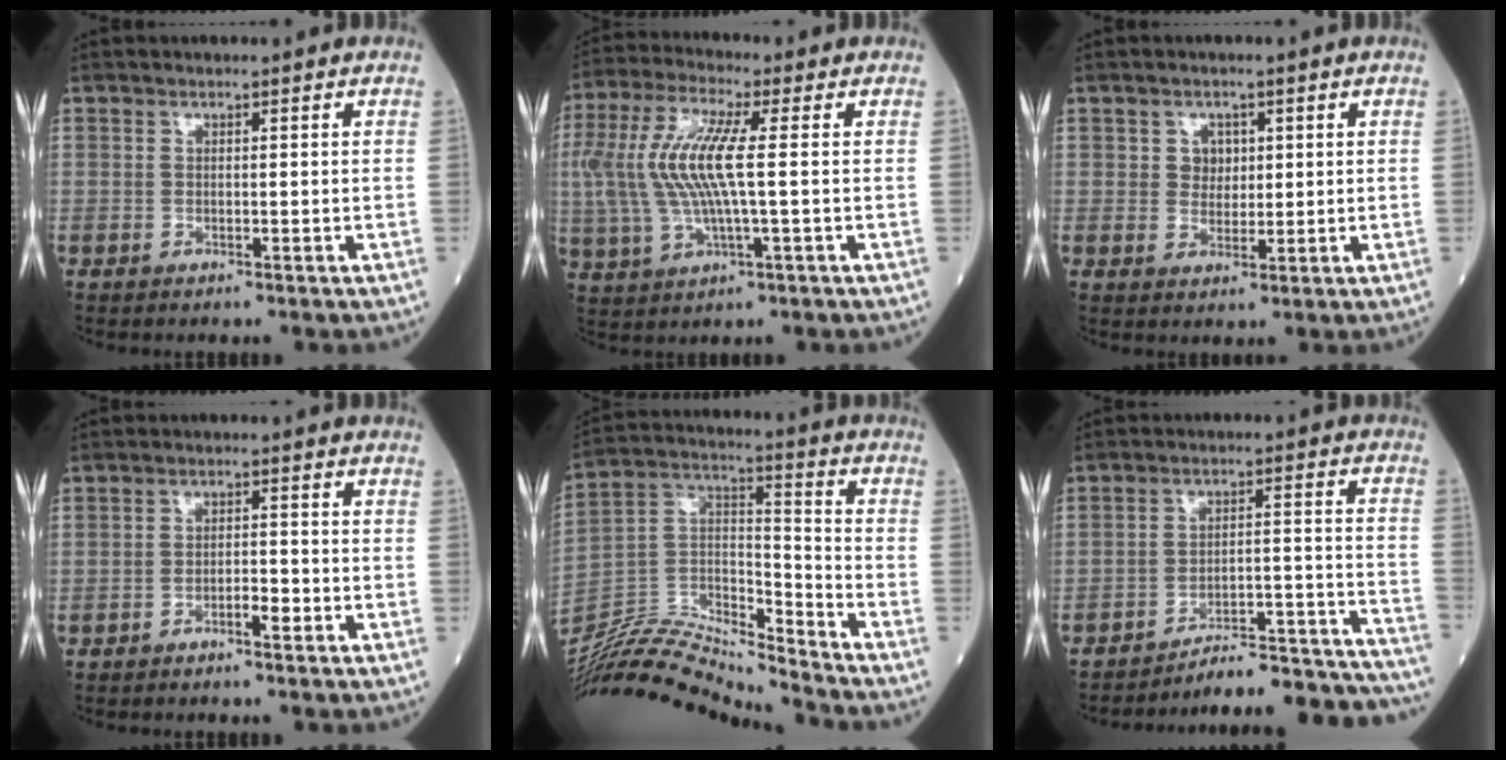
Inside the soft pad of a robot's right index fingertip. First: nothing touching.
{"total": 12.0, "force": [0.8, 2.3, 11.8], "torque": [-0.268, 0.014, 0.014]}
{"total": 2.8, "force": [0.9, 2.4, 1.2], "torque": [-0.014, 0.002, 0.014]}
{"total": 2.5, "force": [-1.6, 0.7, 1.8], "torque": [-0.023, 0.006, -0.029]}
{"total": 18.6, "force": [-18.1, 0.5, 4.4], "torque": [-0.080, 0.039, -0.329]}
{"total": 21.3, "force": [-20.9, 0.0, 3.9], "torque": [-0.005, 0.022, -0.281]}